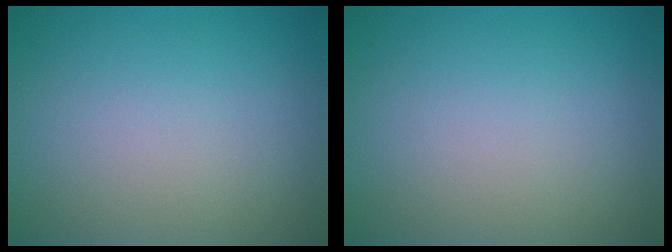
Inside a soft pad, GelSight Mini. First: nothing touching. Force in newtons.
{"total": 0.0}